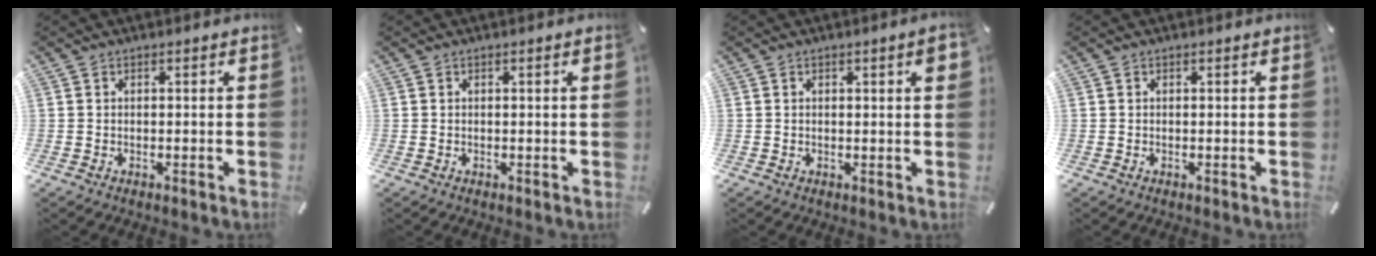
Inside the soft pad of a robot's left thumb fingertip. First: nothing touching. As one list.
[{"total": 1.0, "force": [0.1, 0.1, 1.0], "torque": [-0.017, -0.001, 0.002]}, {"total": 2.8, "force": [0.8, 0.5, 2.6], "torque": [-0.041, 0.000, 0.010]}, {"total": 0.0}]